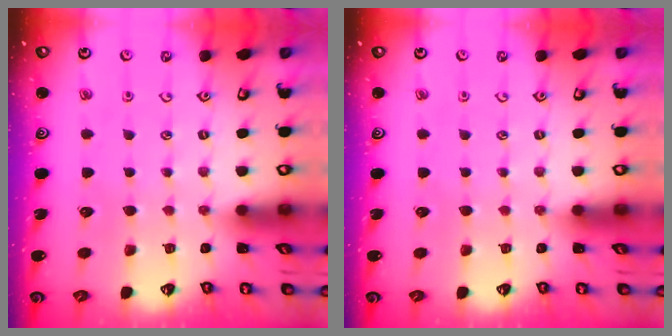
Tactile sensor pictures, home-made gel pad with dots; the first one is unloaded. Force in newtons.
{"total": 0.0}